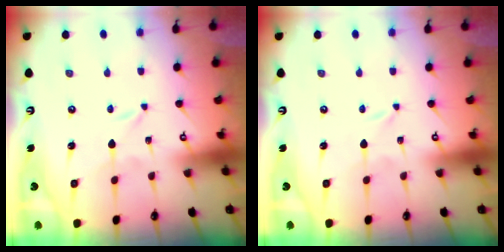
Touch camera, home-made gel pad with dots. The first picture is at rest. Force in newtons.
{"total": 0.0}